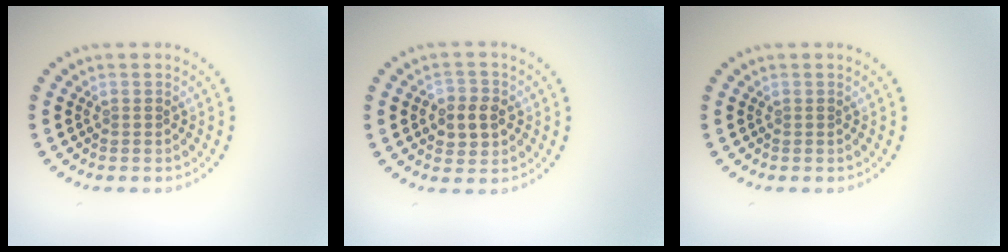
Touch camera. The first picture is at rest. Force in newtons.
{"total": 3.0, "press": 3.0, "slide": 0.5}
{"total": 0.0}